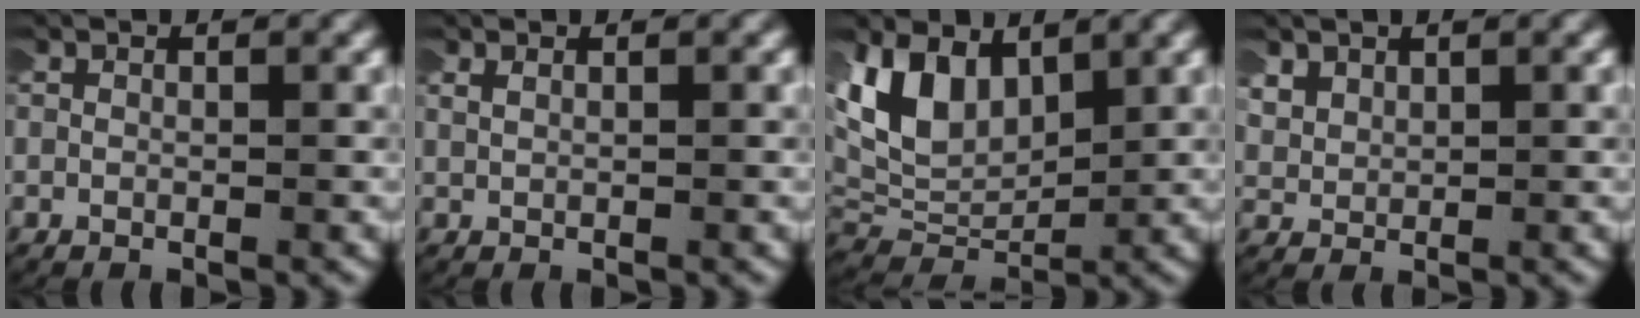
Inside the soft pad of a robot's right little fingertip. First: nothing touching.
{"total": 0.8, "force": [0.7, 0.1, 0.5], "torque": [-0.010, -0.001, 0.016]}
{"total": 8.5, "force": [2.1, 6.0, 5.6], "torque": [-0.135, -0.014, 0.045]}
{"total": 2.0, "force": [1.3, 1.2, 0.9], "torque": [-0.037, -0.009, 0.033]}